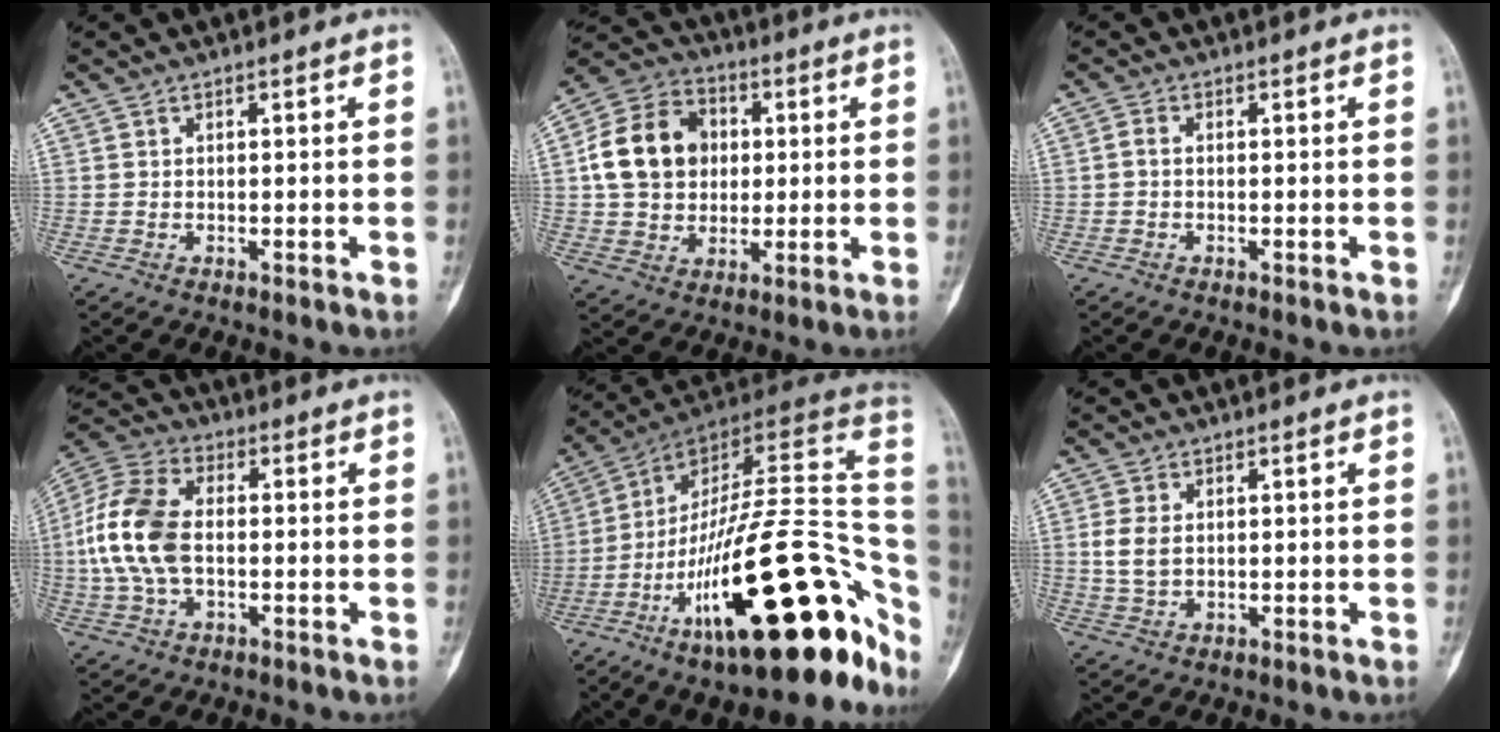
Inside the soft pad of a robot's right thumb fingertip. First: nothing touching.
{"total": 14.6, "force": [1.6, 11.8, 8.4], "torque": [-0.134, 0.017, 0.025]}
{"total": 1.2, "force": [-0.3, 0.6, 0.9], "torque": [-0.018, 0.002, -0.008]}
{"total": 14.1, "force": [-0.7, 8.7, 11.1], "torque": [-0.237, 0.027, -0.016]}
{"total": 35.1, "force": [-11.5, 11.5, 31.1], "torque": [-0.385, 0.062, -0.181]}
{"total": 4.3, "force": [0.5, 2.8, 3.2], "torque": [-0.069, 0.000, 0.013]}